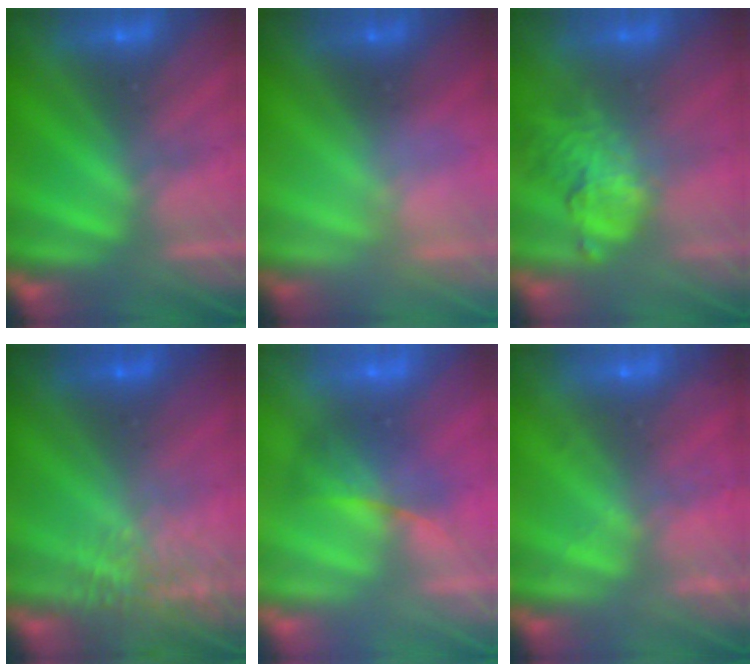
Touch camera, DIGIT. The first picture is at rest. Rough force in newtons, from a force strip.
{"total": 2.4}
{"total": 2.8}
{"total": 6.1}
{"total": 2.1}
{"total": 2.1}